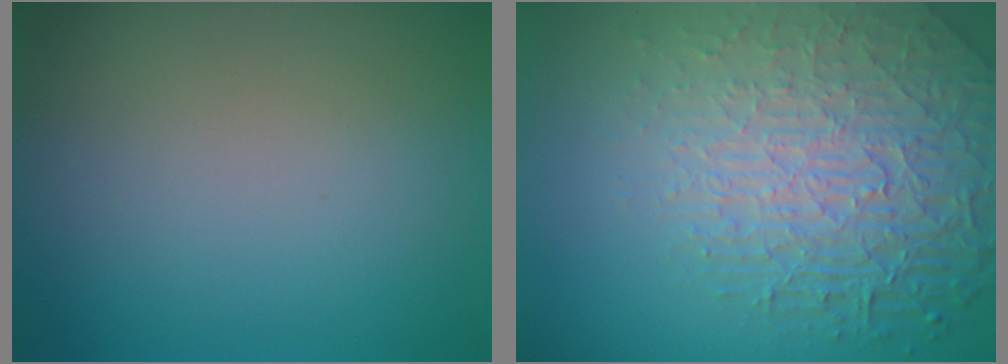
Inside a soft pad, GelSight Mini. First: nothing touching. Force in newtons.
{"total": 8.4, "press": 5.7, "slide": 6.2}